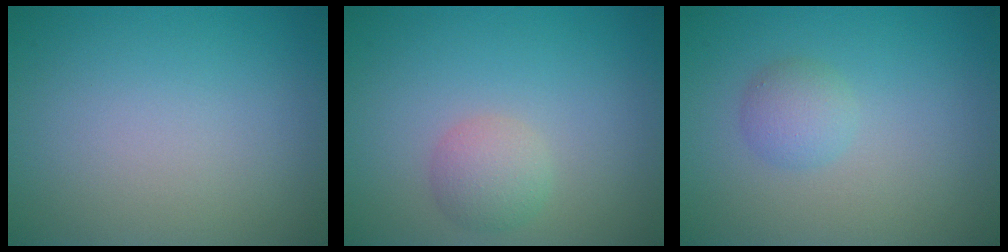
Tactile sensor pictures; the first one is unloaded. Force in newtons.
{"total": 2.3, "press": 2.3, "slide": 0.2}
{"total": 1.8, "press": 1.8, "slide": 0.1}